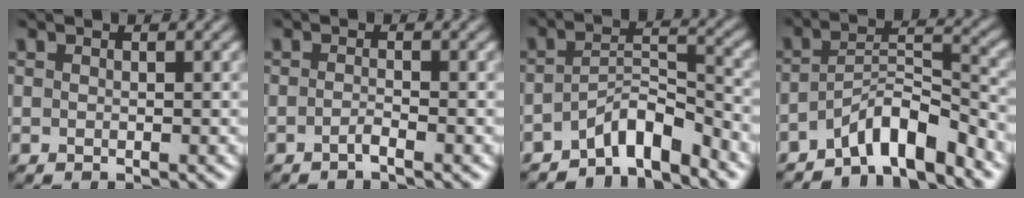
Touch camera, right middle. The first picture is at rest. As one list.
[{"total": 1.1, "force": [-0.7, 0.2, 0.8], "torque": [-0.014, 0.002, -0.017]}, {"total": 4.8, "force": [-3.6, 1.5, 2.8], "torque": [-0.039, 0.009, -0.068]}, {"total": 6.0, "force": [-4.5, 1.6, 3.6], "torque": [-0.051, 0.010, -0.083]}]